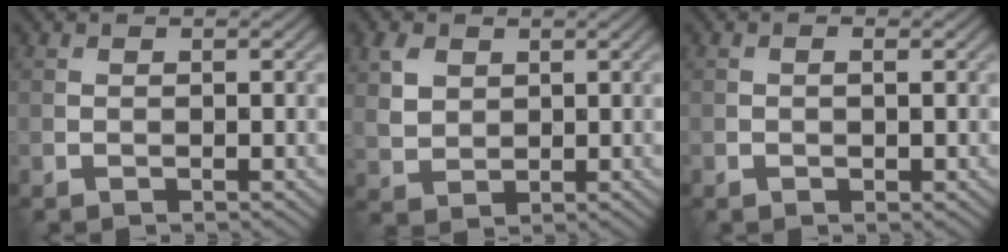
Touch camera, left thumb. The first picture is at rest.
{"total": 4.4, "force": [1.9, 3.1, 2.4], "torque": [-0.065, 0.002, 0.041]}
{"total": 1.0, "force": [-0.1, 0.5, 0.9], "torque": [-0.013, 0.000, -0.001]}